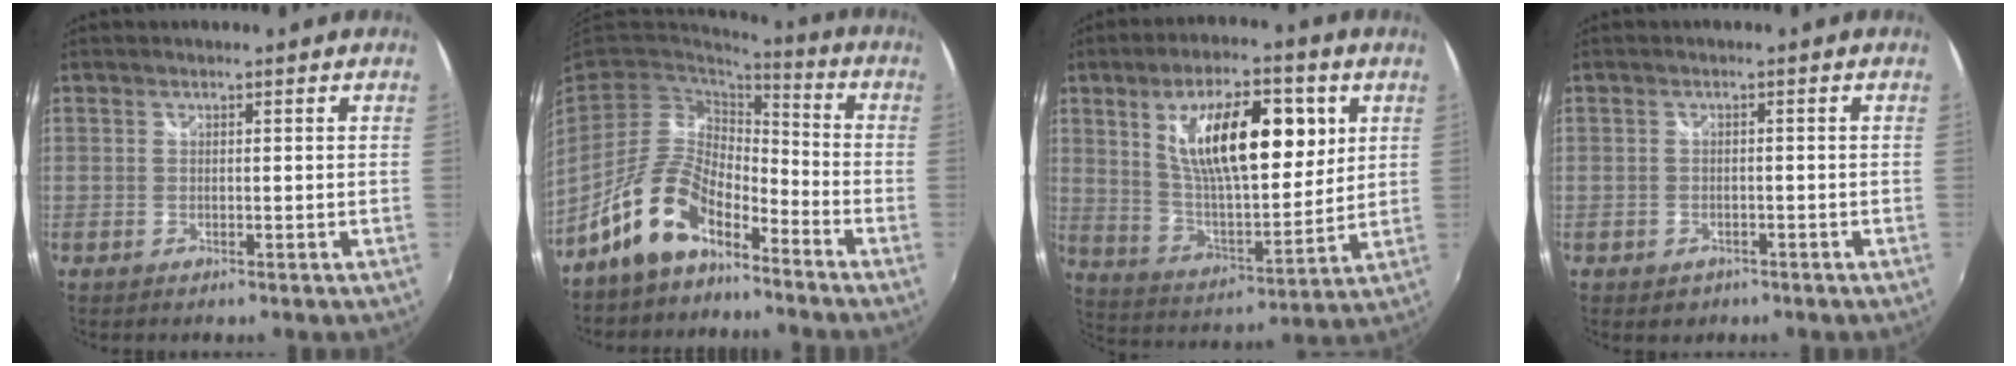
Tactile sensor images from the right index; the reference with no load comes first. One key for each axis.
{"total": 12.5, "fx": -8.4, "fy": 5.8, "fz": 7.4, "tx": -0.156, "ty": 0.013, "tz": -0.157}
{"total": 19.4, "fx": 6.8, "fy": 7.7, "fz": 16.5, "tx": -0.273, "ty": 0.003, "tz": 0.122}
{"total": 2.6, "fx": -1.4, "fy": 2.1, "fz": 0.7, "tx": -0.020, "ty": -0.003, "tz": -0.019}